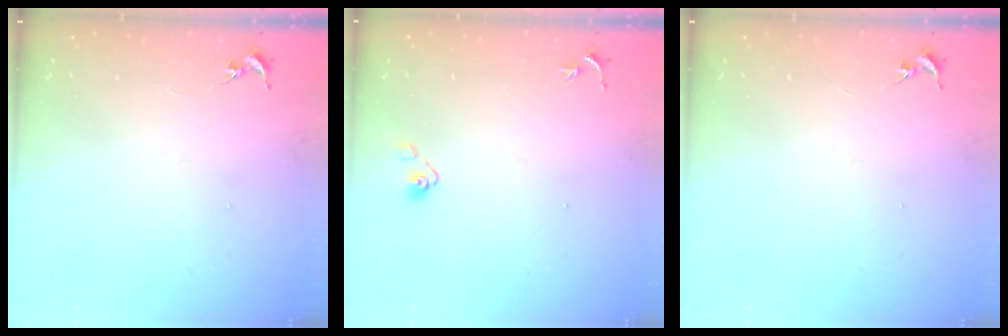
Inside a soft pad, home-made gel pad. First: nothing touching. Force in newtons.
{"total": 4.1, "press": 3.7, "slide": 1.7}
{"total": 0.0}